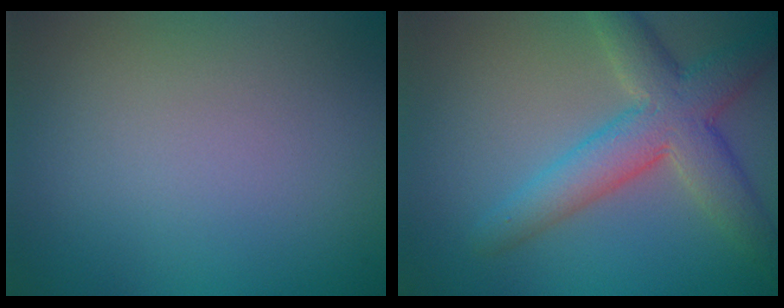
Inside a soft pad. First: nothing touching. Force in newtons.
{"total": 6.1, "press": 6.1, "slide": 0.4}